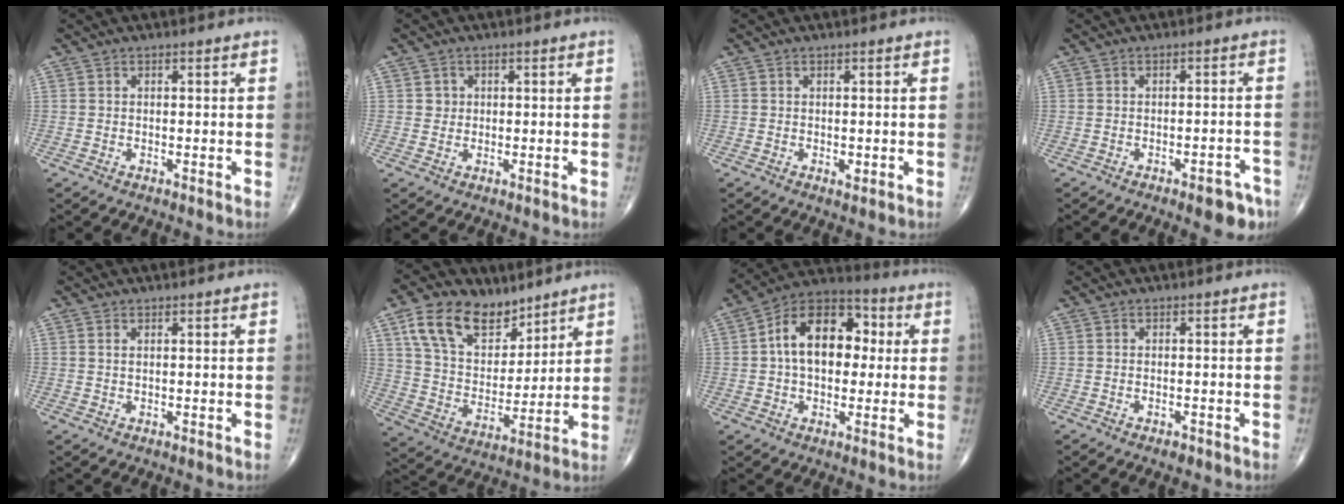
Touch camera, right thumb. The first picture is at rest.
{"total": 1.6, "force": [0.3, 1.6, 0.3], "torque": [0.005, 0.002, 0.002]}
{"total": 1.1, "force": [-0.2, 0.7, 0.8], "torque": [-0.008, -0.002, -0.004]}
{"total": 5.3, "force": [-3.3, 2.1, 3.6], "torque": [-0.028, 0.020, -0.036]}
{"total": 0.7, "force": [0.3, 0.2, 0.5], "torque": [-0.013, 0.004, 0.007]}
{"total": 16.4, "force": [10.0, 9.9, 8.4], "torque": [-0.116, -0.038, 0.189]}
{"total": 15.7, "force": [1.8, 10.1, 11.9], "torque": [-0.161, 0.032, 0.018]}
{"total": 1.4, "force": [-0.9, 0.7, 0.9], "torque": [-0.017, 0.005, -0.011]}